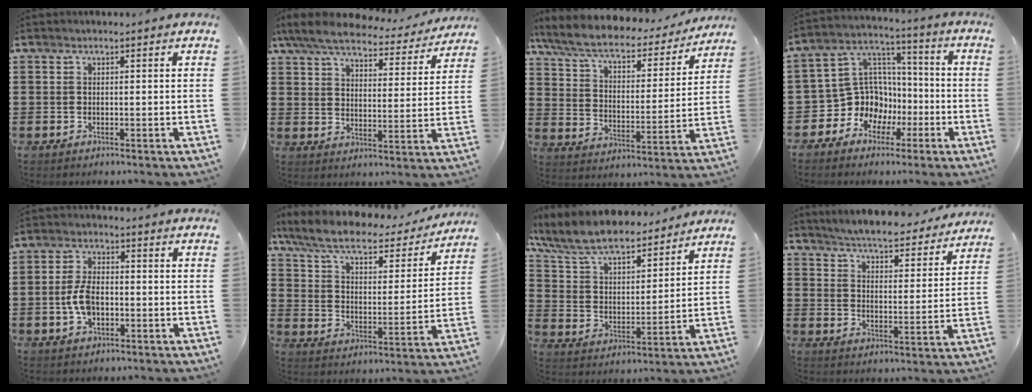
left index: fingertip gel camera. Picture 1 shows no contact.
{"total": 7.0, "force": [6.3, 1.3, 2.8], "torque": [-0.081, -0.034, 0.109]}
{"total": 6.9, "force": [5.5, 1.7, 3.8], "torque": [-0.097, -0.032, 0.091]}
{"total": 9.6, "force": [-3.4, 8.9, 1.8], "torque": [-0.079, 0.002, -0.057]}
{"total": 5.5, "force": [-1.2, 3.0, 4.4], "torque": [-0.106, -0.001, -0.028]}
{"total": 7.7, "force": [5.9, 2.0, 4.5], "torque": [-0.110, -0.032, 0.099]}
{"total": 9.0, "force": [8.1, 1.9, 3.4], "torque": [-0.102, -0.046, 0.143]}
{"total": 5.3, "force": [5.2, -0.4, 0.8], "torque": [-0.043, -0.040, 0.088]}